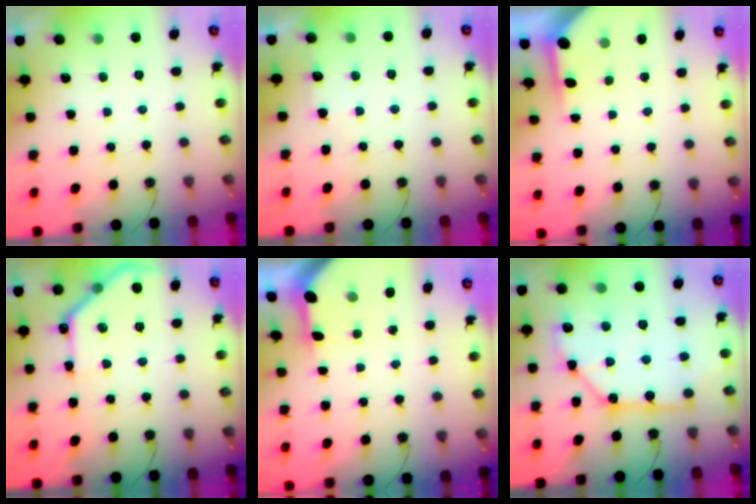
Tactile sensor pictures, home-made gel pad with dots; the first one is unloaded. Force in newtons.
{"total": 4.0, "press": 3.9, "slide": 0.8}
{"total": 4.0, "press": 3.9, "slide": 0.3}
{"total": 12.5, "press": 12.5, "slide": 0.5}
{"total": 3.5, "press": 3.5, "slide": 0.4}
{"total": 12.5, "press": 12.4, "slide": 1.6}